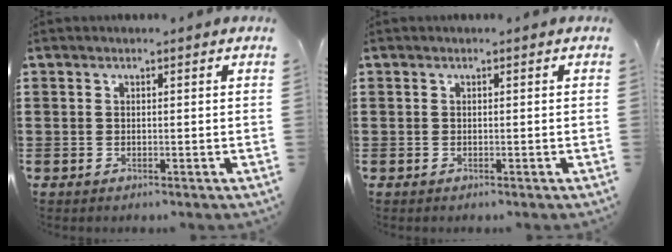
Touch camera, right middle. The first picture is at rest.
{"total": 0.0}